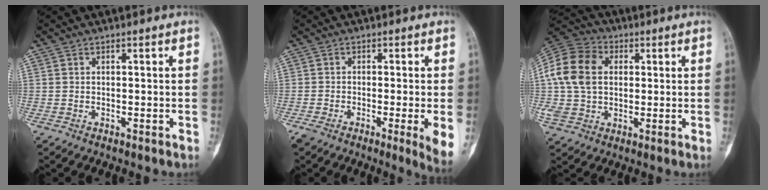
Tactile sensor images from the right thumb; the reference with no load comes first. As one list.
[{"total": 6.2, "force": [-2.0, 0.4, 5.9], "torque": [-0.100, -0.013, -0.034]}, {"total": 14.9, "force": [2.3, 11.1, 9.6], "torque": [-0.179, 0.020, 0.039]}]